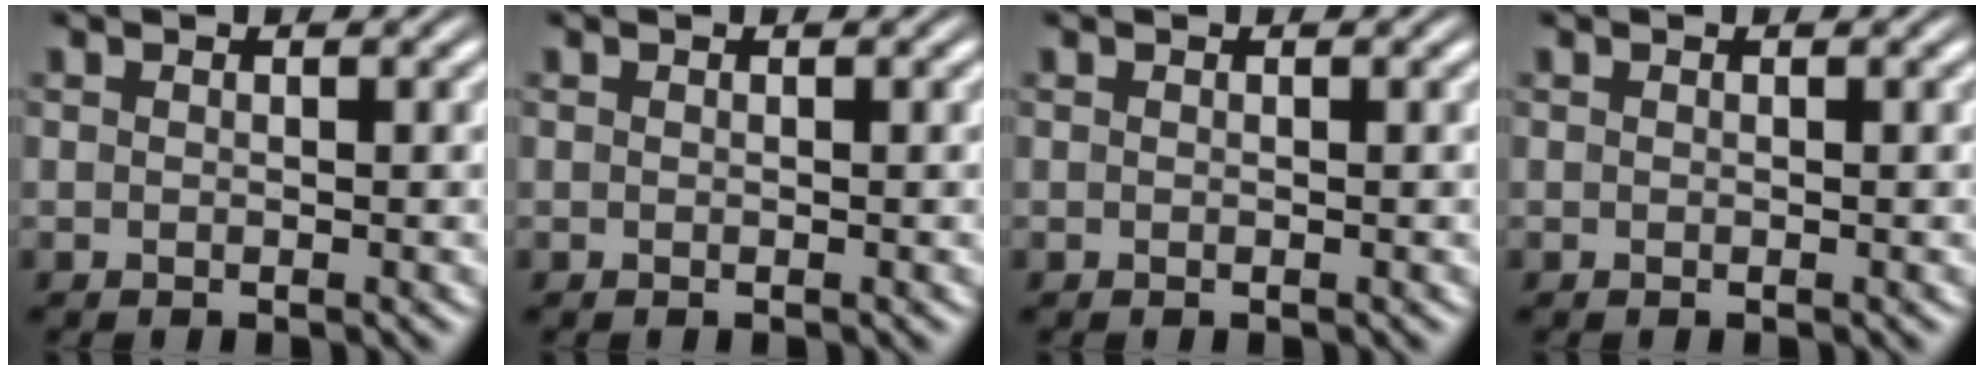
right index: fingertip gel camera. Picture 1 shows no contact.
{"total": 0.7, "force": [-0.1, -0.7, -0.3], "torque": [0.010, -0.009, 0.005]}
{"total": 0.0}
{"total": 0.0}